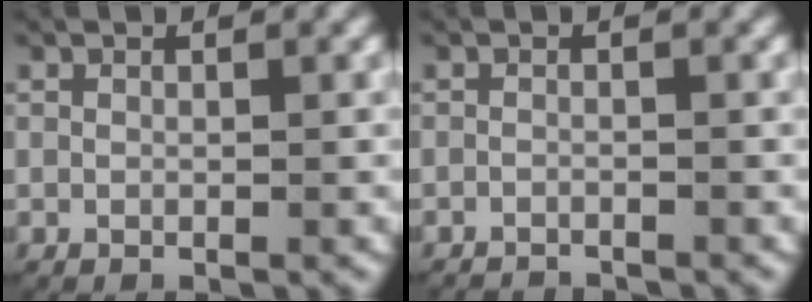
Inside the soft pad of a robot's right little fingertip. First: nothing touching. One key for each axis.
{"total": 1.9, "fx": -1.9, "fy": 0.2, "fz": 0.0, "tx": -0.005, "ty": -0.011, "tz": -0.029}